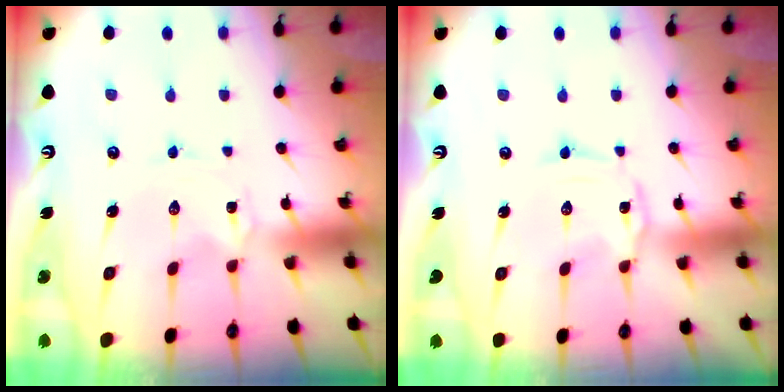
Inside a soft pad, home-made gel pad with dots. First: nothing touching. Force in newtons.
{"total": 1.7, "press": 1.7, "slide": 0.2}